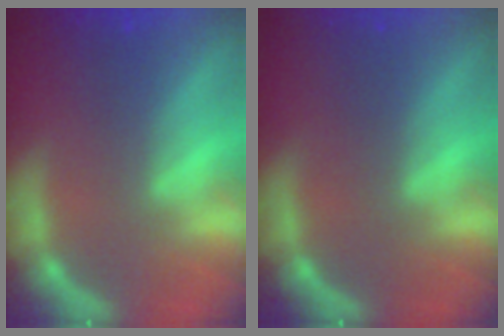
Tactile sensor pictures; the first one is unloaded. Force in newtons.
{"total": 0.0}